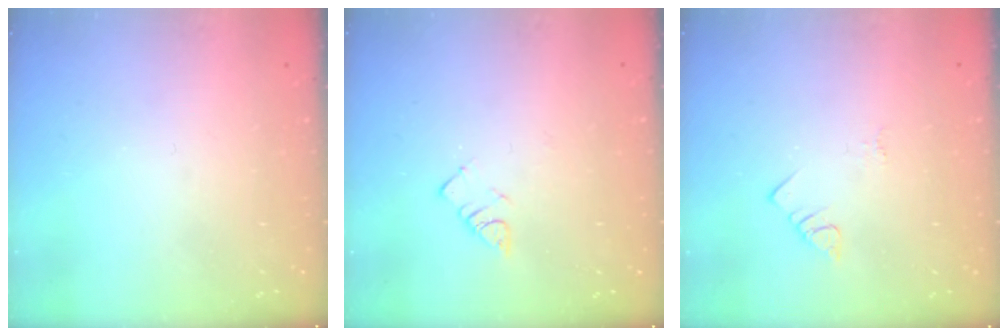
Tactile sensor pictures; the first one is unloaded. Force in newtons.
{"total": 3.2, "press": 3.2, "slide": 0.4}
{"total": 2.1, "press": 2.1, "slide": 0.4}